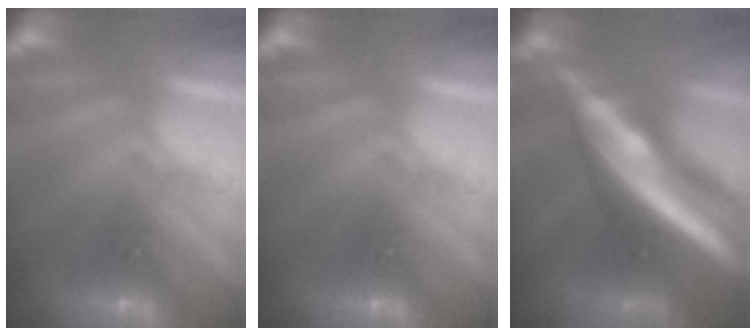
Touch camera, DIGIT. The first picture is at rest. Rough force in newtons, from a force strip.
{"total": 0.0}
{"total": 8.3}